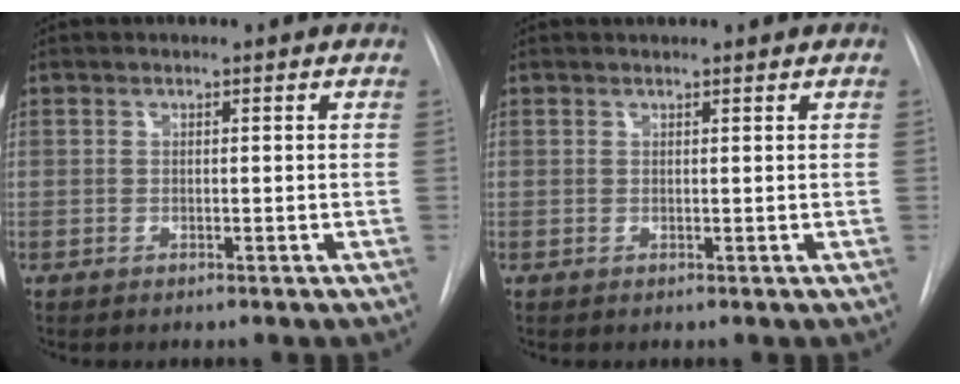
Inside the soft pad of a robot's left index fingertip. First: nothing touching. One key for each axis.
{"total": 2.3, "fx": 2.0, "fy": 0.4, "fz": 0.9, "tx": -0.012, "ty": 0.017, "tz": 0.025}